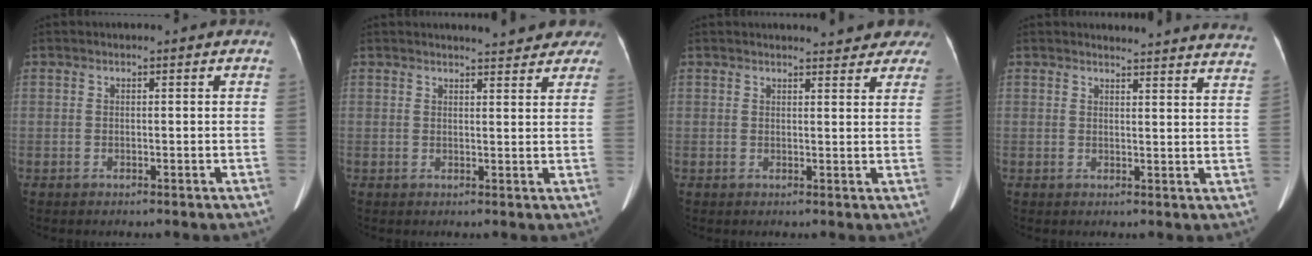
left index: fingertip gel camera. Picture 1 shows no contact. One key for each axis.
{"total": 8.2, "fx": 7.4, "fy": 1.9, "fz": 3.0, "tx": -0.025, "ty": 0.000, "tz": 0.068}
{"total": 9.1, "fx": 8.3, "fy": 2.4, "fz": 2.9, "tx": -0.016, "ty": -0.001, "tz": 0.073}
{"total": 17.6, "fx": 17.4, "fy": 0.8, "fz": 2.7, "tx": -0.015, "ty": -0.079, "tz": 0.171}